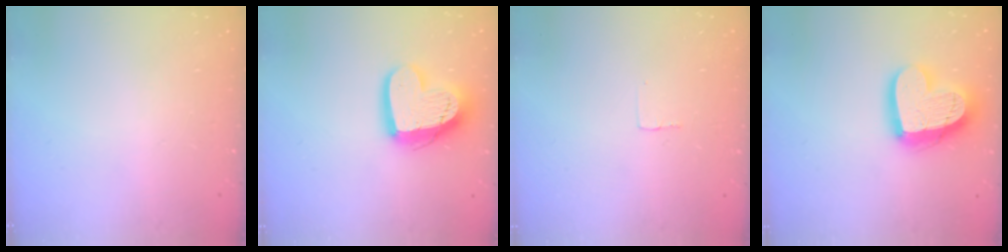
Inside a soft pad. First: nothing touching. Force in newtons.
{"total": 16.7, "press": 16.6, "slide": 1.4}
{"total": 2.4, "press": 2.4, "slide": 0.1}
{"total": 21.4, "press": 21.3, "slide": 2.1}